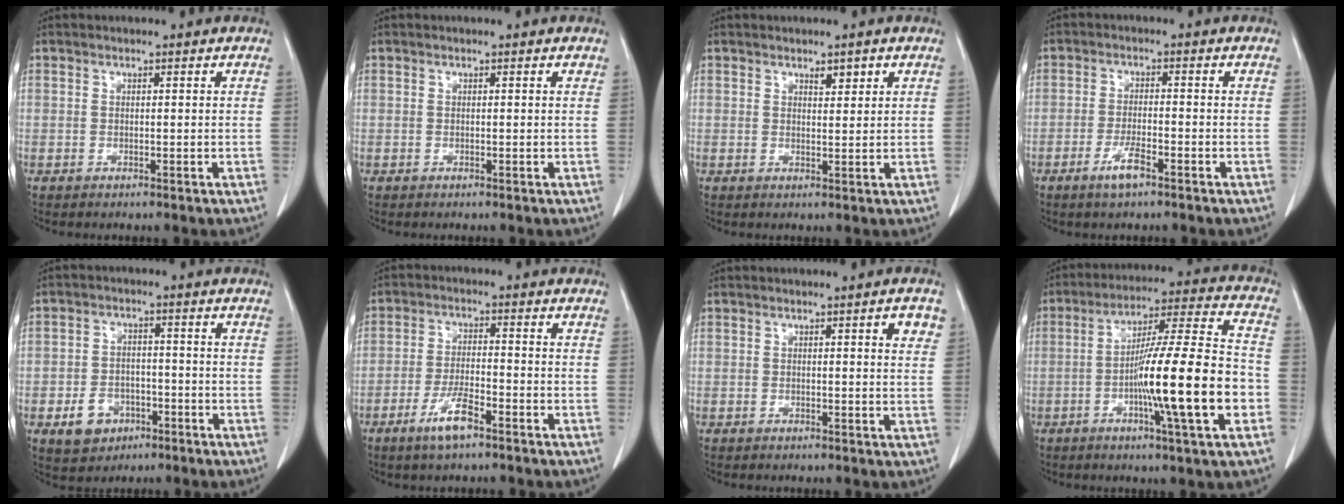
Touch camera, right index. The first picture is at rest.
{"total": 0.0}
{"total": 1.8, "force": [1.2, 0.6, 1.2], "torque": [-0.017, -0.004, 0.019]}
{"total": 3.9, "force": [-2.4, 0.6, 3.0], "torque": [-0.062, -0.003, -0.043]}
{"total": 6.0, "force": [-2.6, 4.8, 2.5], "torque": [-0.048, 0.007, -0.031]}
{"total": 5.7, "force": [-3.6, 0.9, 4.4], "torque": [-0.090, -0.004, -0.065]}
{"total": 2.8, "force": [1.2, 0.4, 2.5], "torque": [-0.024, -0.001, 0.013]}
{"total": 17.7, "force": [-4.5, 0.0, 17.1], "torque": [-0.278, -0.001, -0.077]}